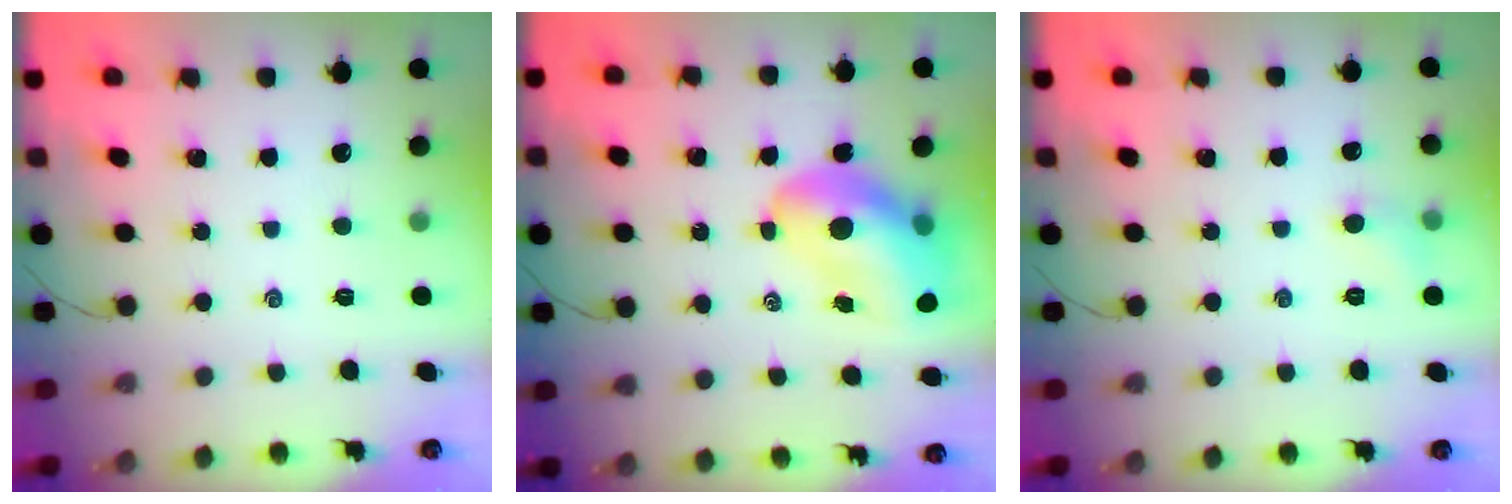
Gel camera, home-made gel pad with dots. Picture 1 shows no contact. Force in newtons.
{"total": 14.5, "press": 13.8, "slide": 4.2}
{"total": 4.9, "press": 4.6, "slide": 1.6}